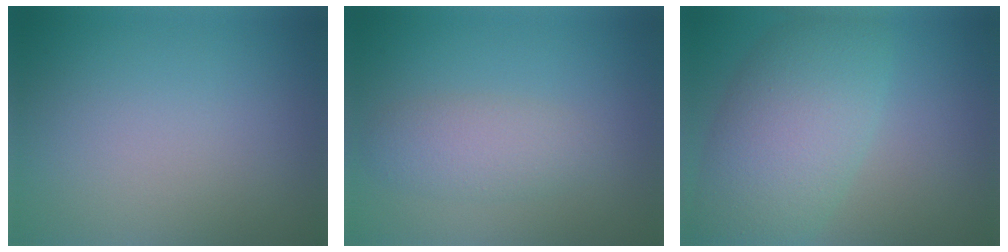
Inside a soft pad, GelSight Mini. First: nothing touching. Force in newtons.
{"total": 2.9, "press": 2.9, "slide": 0.2}
{"total": 8.4, "press": 8.4, "slide": 0.2}